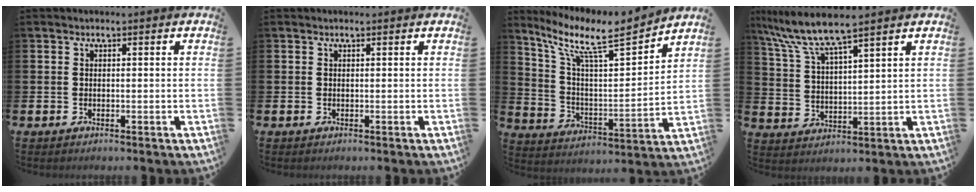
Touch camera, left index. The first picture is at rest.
{"total": 0.0}
{"total": 10.3, "force": [8.1, 2.3, 5.9], "torque": [-0.144, -0.047, 0.135]}
{"total": 7.4, "force": [6.6, 0.2, 3.3], "torque": [-0.095, -0.029, 0.115]}